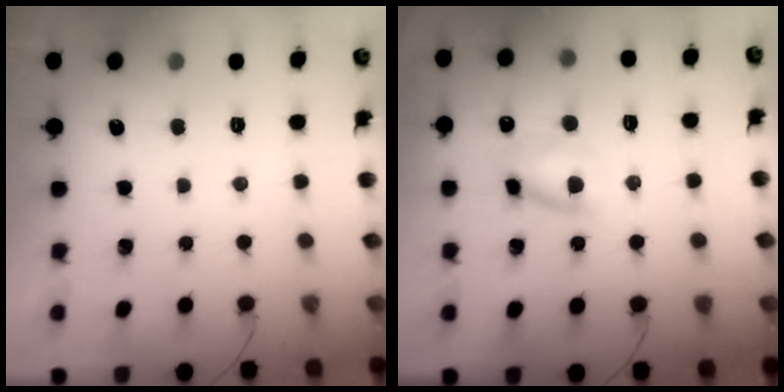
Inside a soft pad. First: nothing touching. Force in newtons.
{"total": 8.1, "press": 8.0, "slide": 1.3}